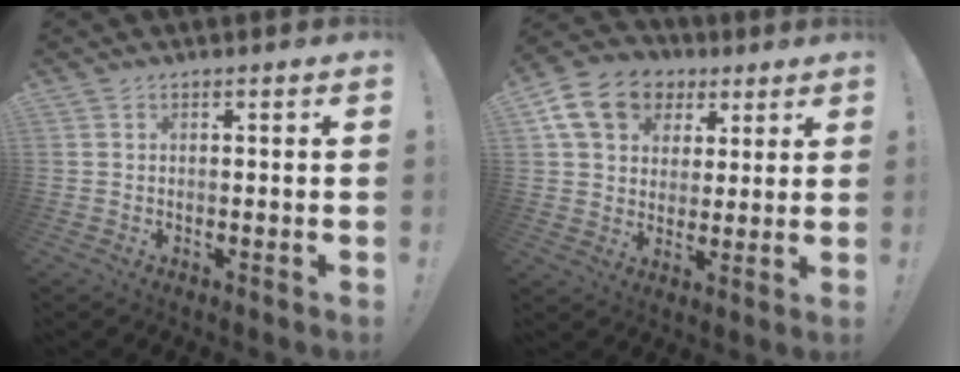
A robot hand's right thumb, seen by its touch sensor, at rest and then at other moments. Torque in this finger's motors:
{"motor_torque": [0.71, 0.78, 0.17, 0.09, 0.03]}